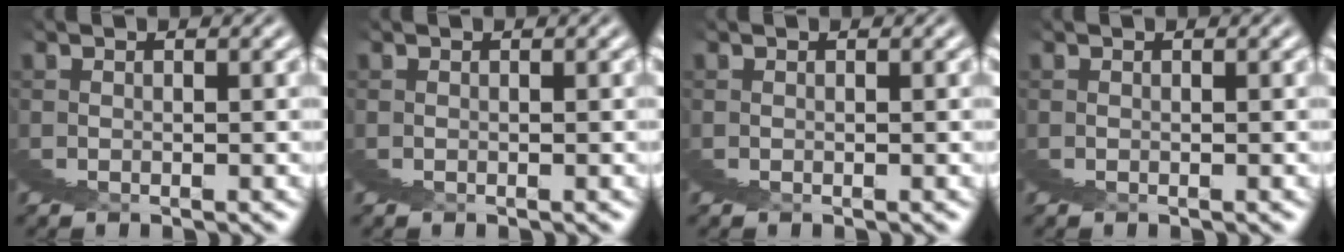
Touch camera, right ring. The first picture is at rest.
{"total": 0.0}
{"total": 0.0}
{"total": 0.0}